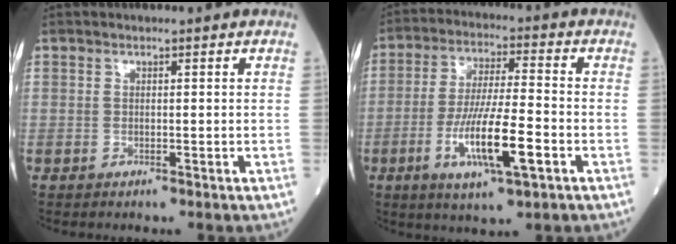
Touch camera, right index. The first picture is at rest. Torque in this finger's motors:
{"motor_torque": [1.16, -0.98, 0.64, 0.21]}